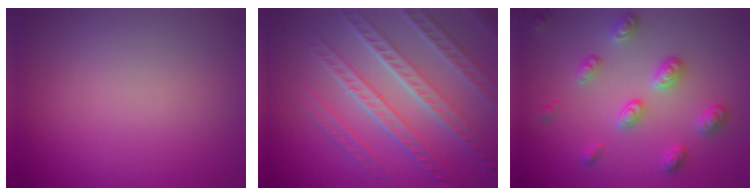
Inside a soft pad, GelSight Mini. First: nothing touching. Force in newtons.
{"total": 7.7, "press": 5.6, "slide": 5.3}
{"total": 3.0, "press": 2.9, "slide": 0.6}